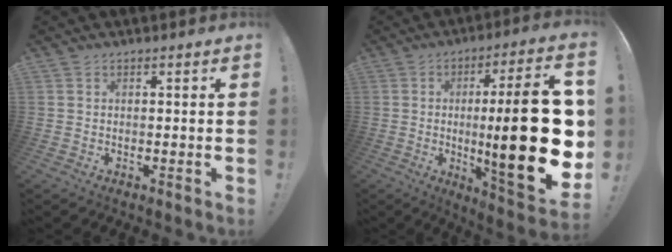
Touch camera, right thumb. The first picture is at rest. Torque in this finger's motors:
{"motor_torque": [0.68, 1.60, 2.77, 0.00, 0.65]}